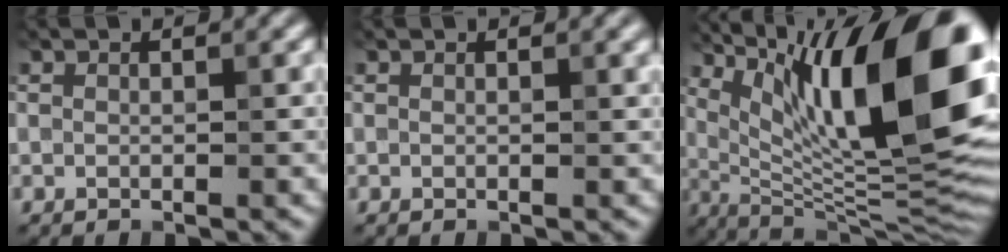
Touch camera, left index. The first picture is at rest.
{"total": 0.7, "force": [0.3, 0.2, 0.7], "torque": [-0.005, 0.003, 0.003]}
{"total": 18.1, "force": [7.0, 6.1, 15.5], "torque": [-0.223, 0.020, 0.124]}